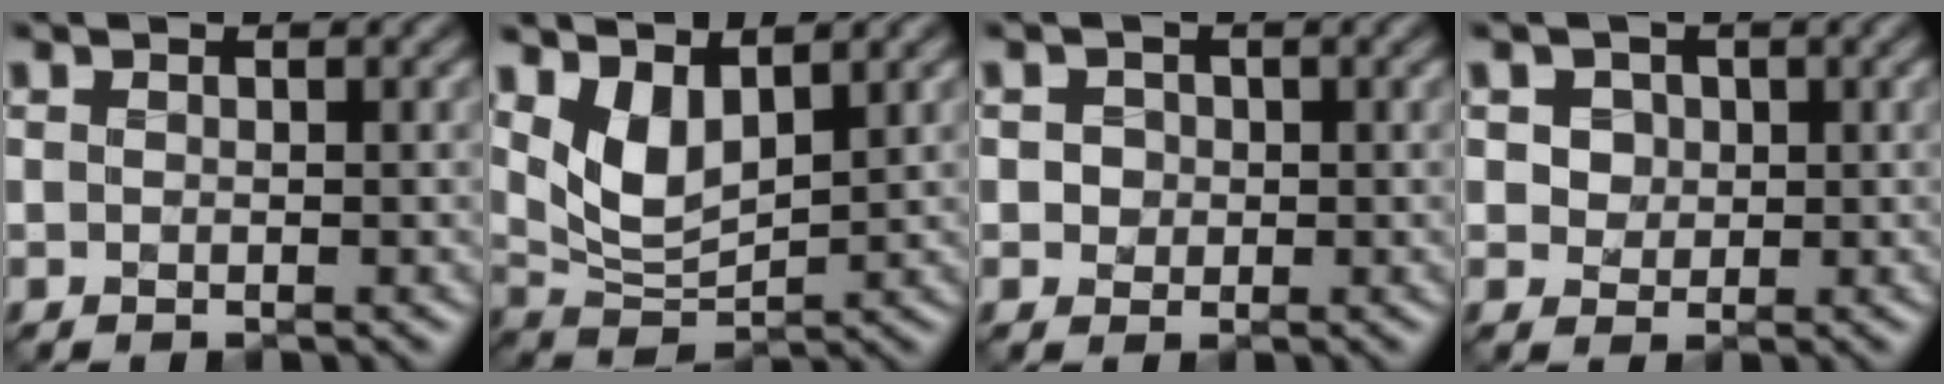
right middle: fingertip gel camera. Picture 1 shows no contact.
{"total": 4.4, "force": [1.8, 2.2, 3.3], "torque": [-0.075, -0.014, 0.037]}
{"total": 2.2, "force": [0.5, 1.9, 1.0], "torque": [-0.025, 0.007, 0.012]}
{"total": 3.6, "force": [1.4, 2.8, 1.7], "torque": [-0.044, 0.004, 0.021]}